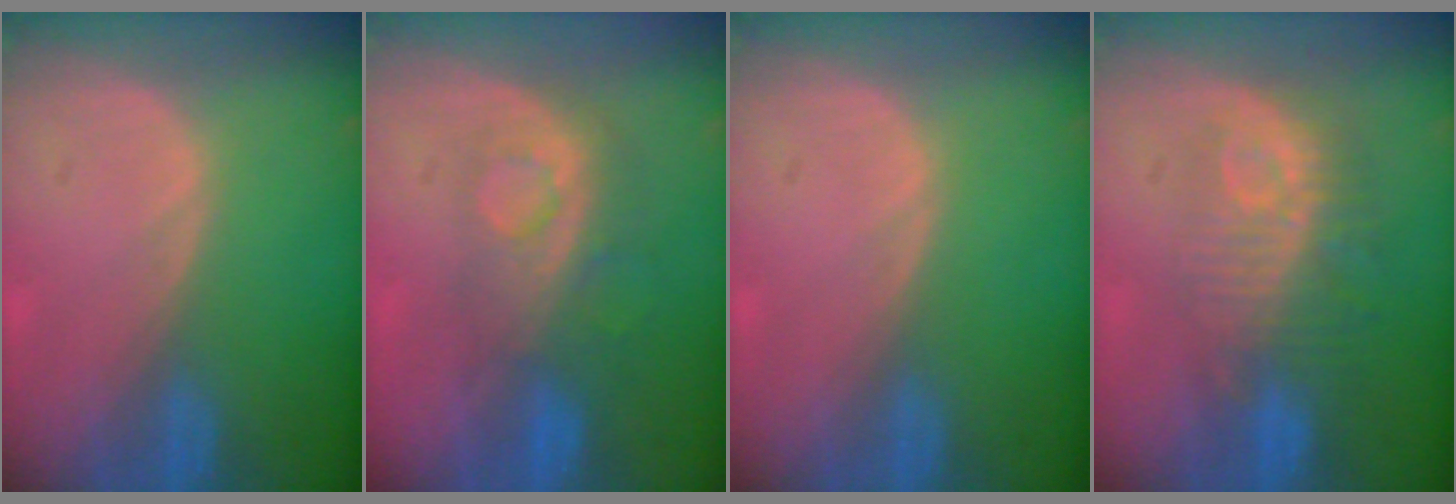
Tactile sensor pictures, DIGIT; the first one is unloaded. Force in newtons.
{"total": 8.3, "press": 7.3, "slide": 3.8}
{"total": 0.0}
{"total": 9.8, "press": 8.8, "slide": 4.2}